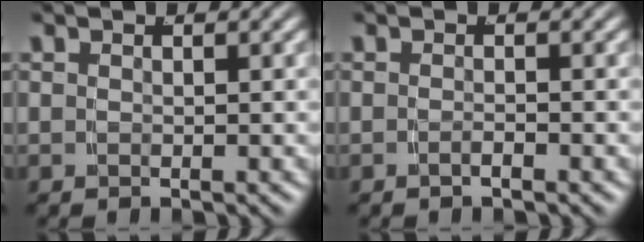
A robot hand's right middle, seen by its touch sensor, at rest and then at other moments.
{"total": 1.0, "force": [-0.5, -0.8, -0.1], "torque": [0.009, 0.006, -0.015]}